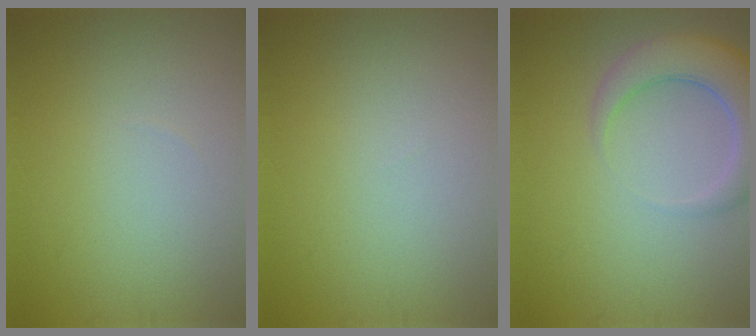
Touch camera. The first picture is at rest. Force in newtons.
{"total": 0.0}
{"total": 5.7, "press": 5.6, "slide": 0.6}